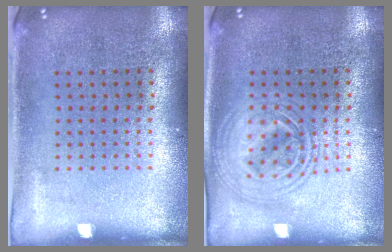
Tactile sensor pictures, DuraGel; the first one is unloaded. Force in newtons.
{"total": 2.4, "press": 2.4, "slide": 0.2}